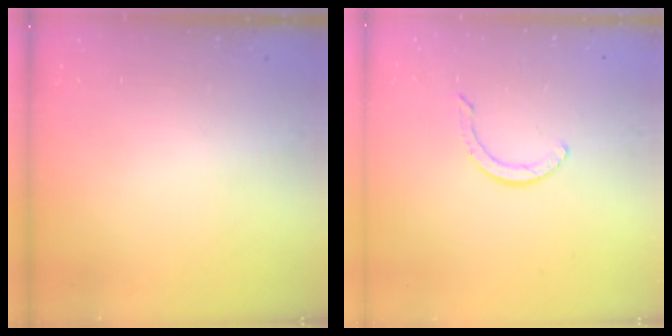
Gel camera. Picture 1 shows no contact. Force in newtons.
{"total": 3.1, "press": 3.1, "slide": 0.1}